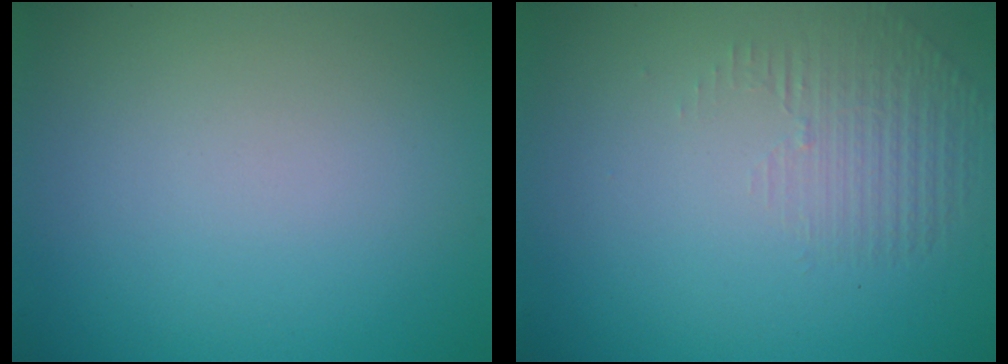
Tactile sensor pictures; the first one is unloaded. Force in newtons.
{"total": 1.4, "press": 0.3, "slide": 1.4}